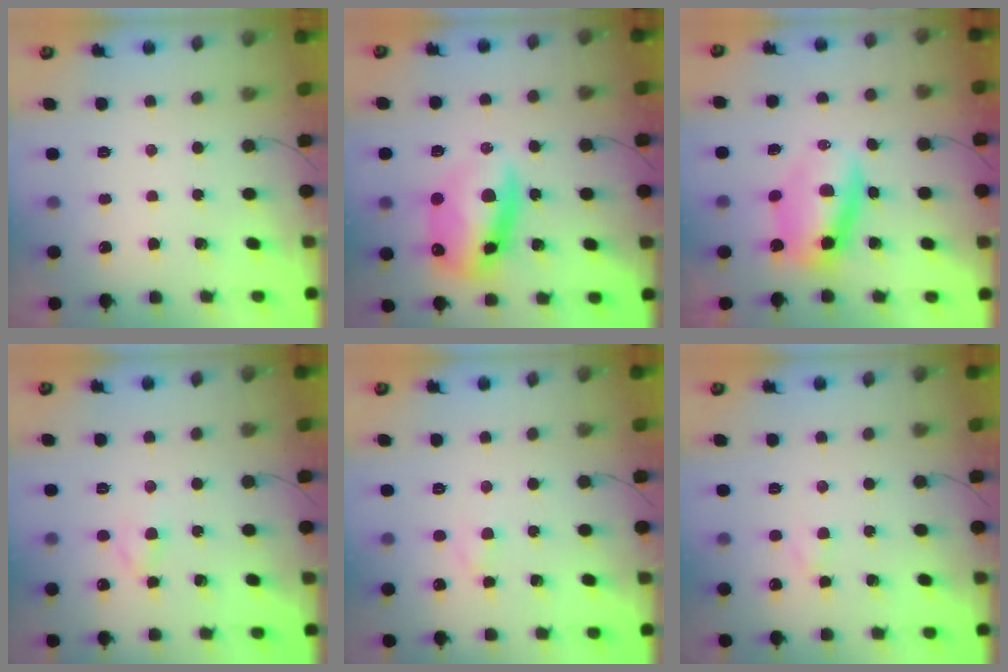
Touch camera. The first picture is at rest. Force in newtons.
{"total": 13.7, "press": 13.4, "slide": 2.9}
{"total": 8.5, "press": 8.2, "slide": 2.0}
{"total": 2.6, "press": 2.5, "slide": 0.9}
{"total": 2.1, "press": 1.8, "slide": 1.0}
{"total": 2.2, "press": 2.0, "slide": 0.9}